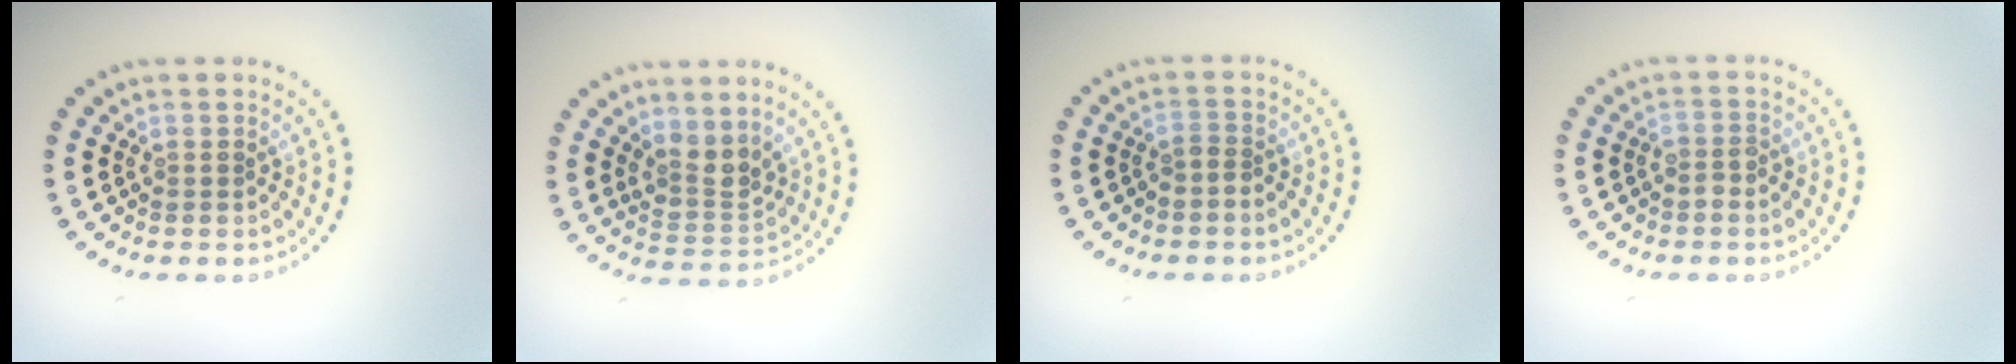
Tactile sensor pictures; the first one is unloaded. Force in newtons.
{"total": 2.6, "press": 2.0, "slide": 1.6}
{"total": 1.0, "press": 0.7, "slide": 0.7}
{"total": 1.1, "press": 0.9, "slide": 0.6}